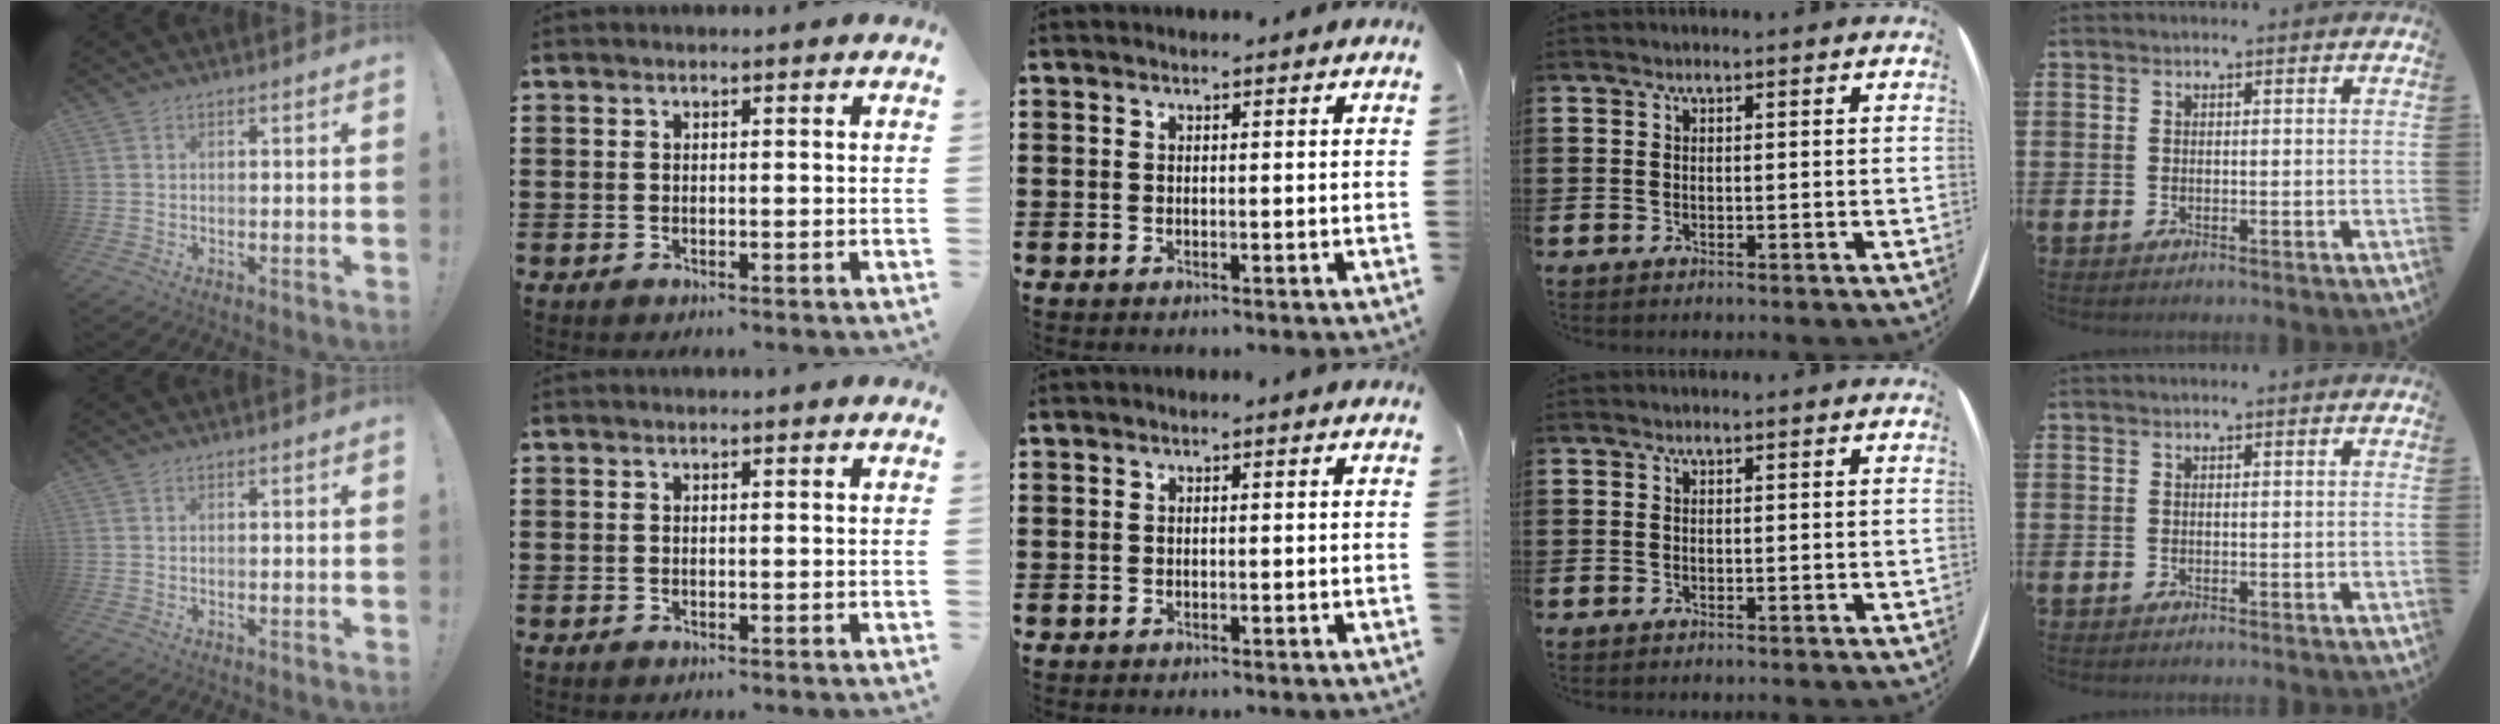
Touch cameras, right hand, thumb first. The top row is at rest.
{}